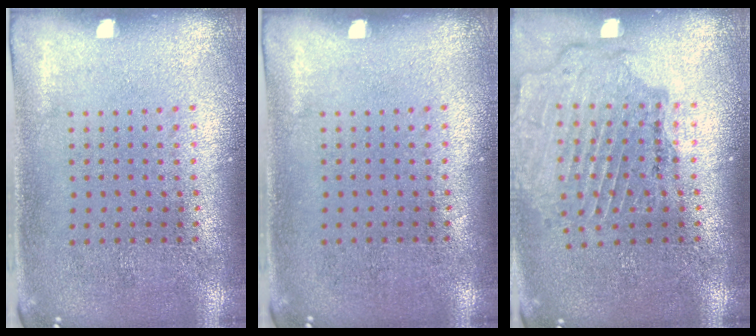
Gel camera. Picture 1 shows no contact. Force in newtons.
{"total": 0.0}
{"total": 1.7, "press": 1.7, "slide": 0.1}